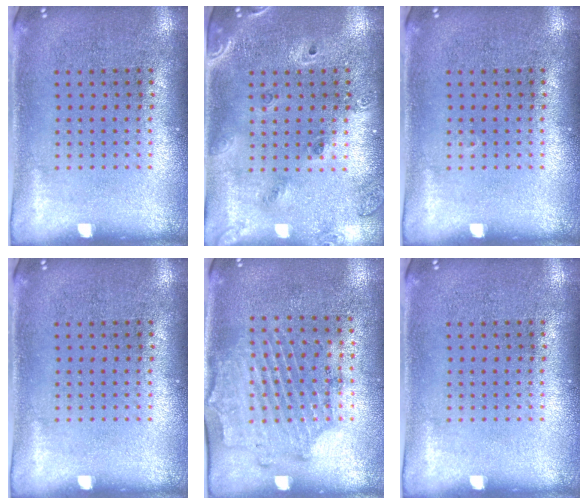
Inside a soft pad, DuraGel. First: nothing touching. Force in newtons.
{"total": 1.6, "press": 1.4, "slide": 0.9}
{"total": 0.0}
{"total": 0.0}
{"total": 1.7, "press": 1.4, "slide": 0.9}
{"total": 0.0}